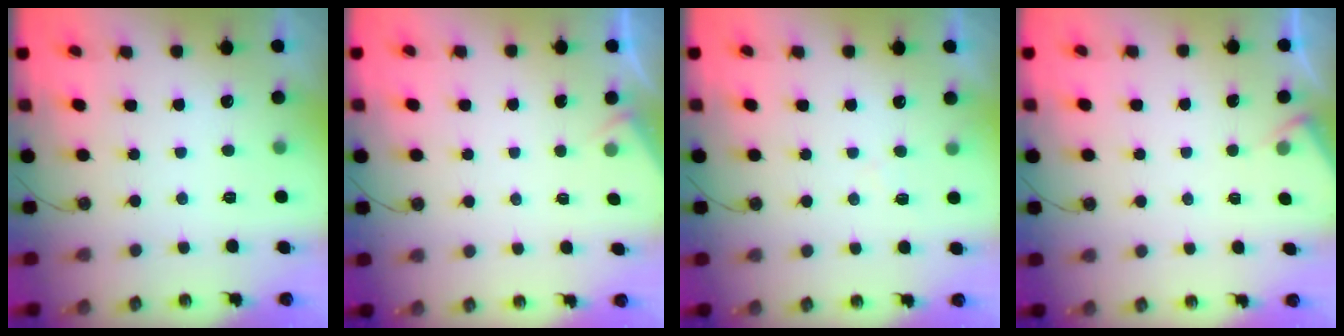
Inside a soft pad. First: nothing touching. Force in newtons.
{"total": 2.5, "press": 2.5, "slide": 0.4}
{"total": 4.5, "press": 4.5, "slide": 0.5}
{"total": 3.0, "press": 3.0, "slide": 0.4}